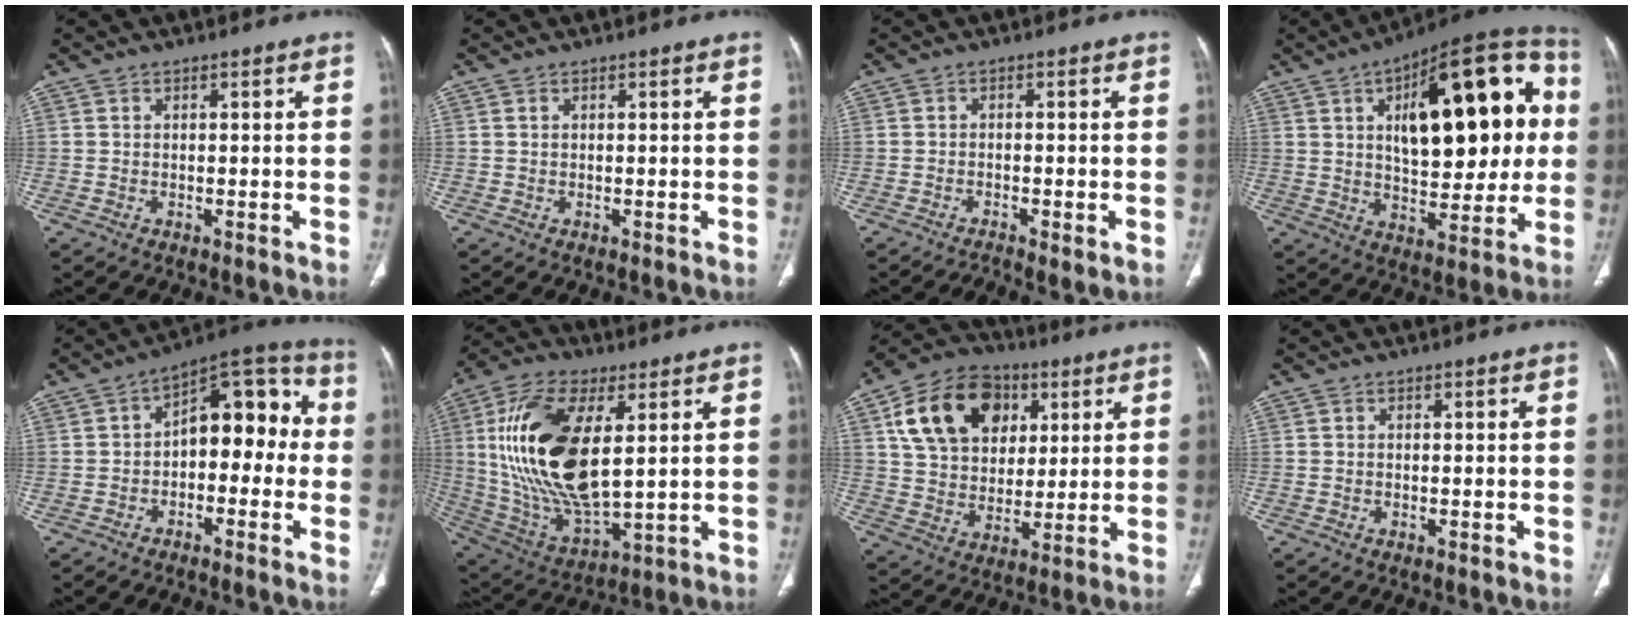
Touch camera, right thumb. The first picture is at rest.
{"total": 0.0}
{"total": 2.9, "force": [-1.8, 0.7, 2.1], "torque": [-0.040, 0.004, -0.030]}
{"total": 28.0, "force": [5.7, 12.8, 24.3], "torque": [-0.305, 0.016, 0.078]}
{"total": 13.0, "force": [-0.5, 7.7, 10.5], "torque": [-0.097, 0.052, -0.023]}
{"total": 23.5, "force": [4.6, 10.9, 20.3], "torque": [-0.405, -0.021, 0.090]}
{"total": 18.7, "force": [6.7, 13.9, 10.5], "torque": [-0.163, 0.001, 0.118]}
{"total": 0.0}